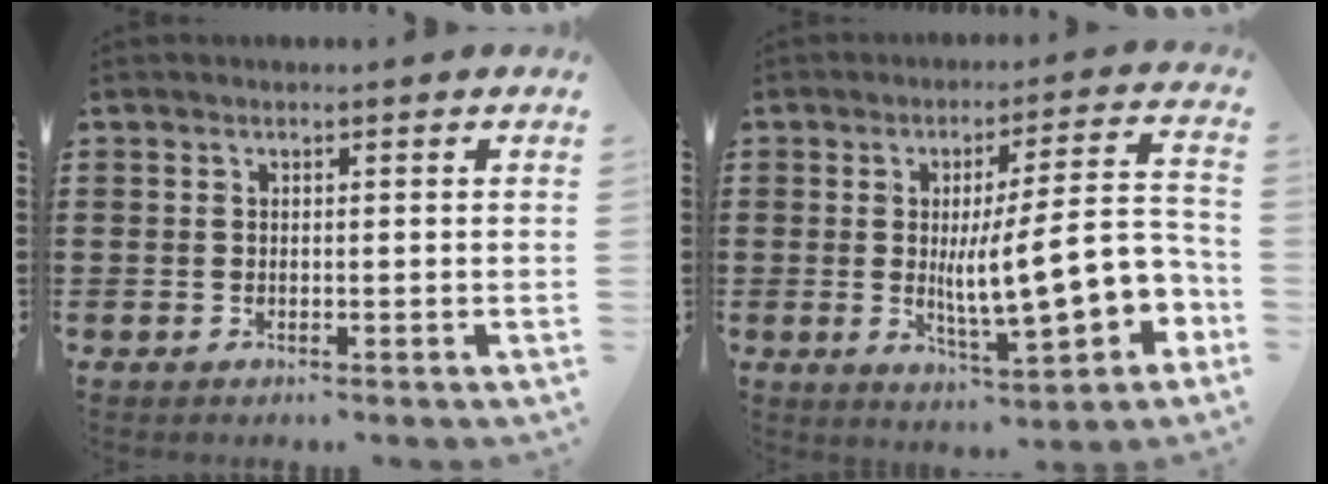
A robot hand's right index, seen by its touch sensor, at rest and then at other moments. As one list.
[{"total": 14.2, "force": [-1.9, 4.3, 13.4], "torque": [-0.191, -0.013, -0.034]}]